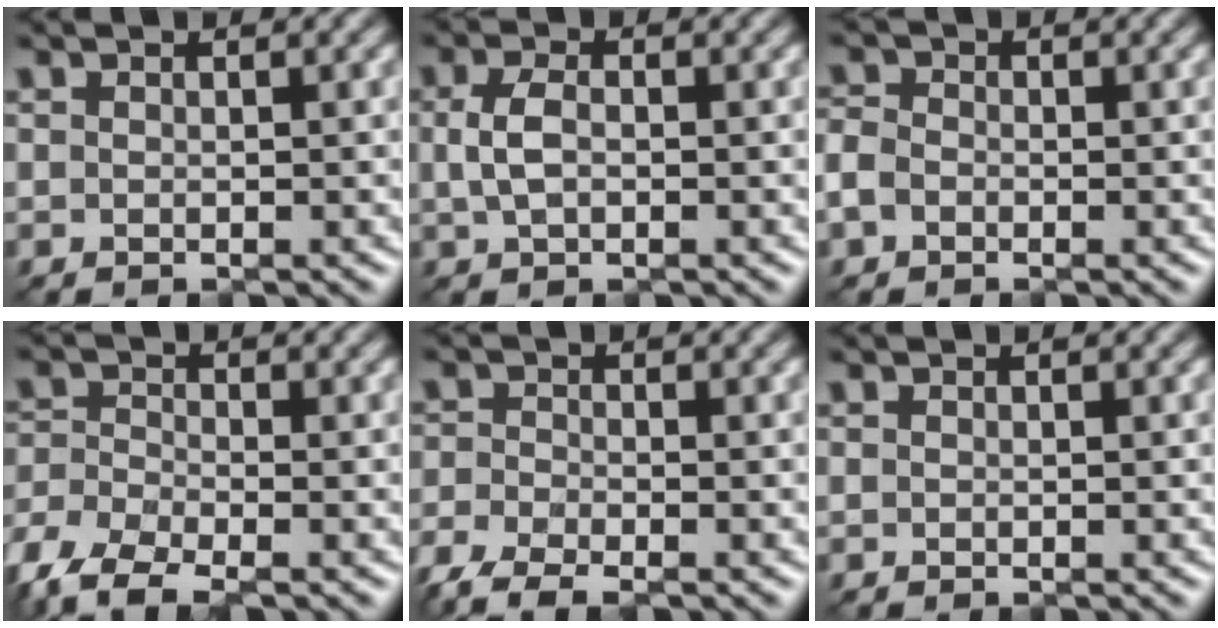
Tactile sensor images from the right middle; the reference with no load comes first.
{"total": 2.3, "force": [0.2, 1.4, 1.9], "torque": [-0.047, 0.006, 0.002]}
{"total": 2.0, "force": [-0.7, 1.5, 1.0], "torque": [-0.020, 0.003, -0.024]}
{"total": 6.3, "force": [-4.4, 2.5, 3.7], "torque": [-0.084, -0.011, -0.097]}
{"total": 5.0, "force": [-3.7, 1.9, 2.8], "torque": [-0.059, -0.010, -0.085]}
{"total": 0.0}